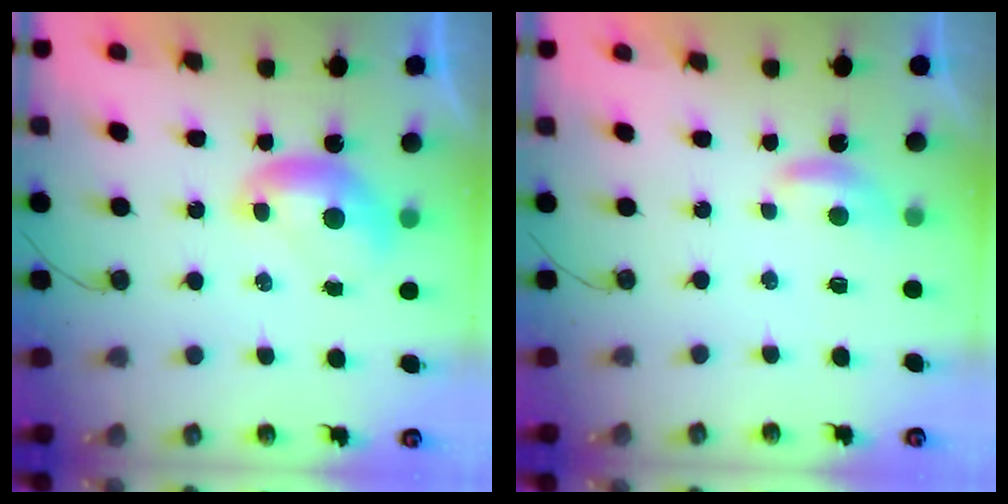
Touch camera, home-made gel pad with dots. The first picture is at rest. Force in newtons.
{"total": 1.7, "press": 1.6, "slide": 0.5}